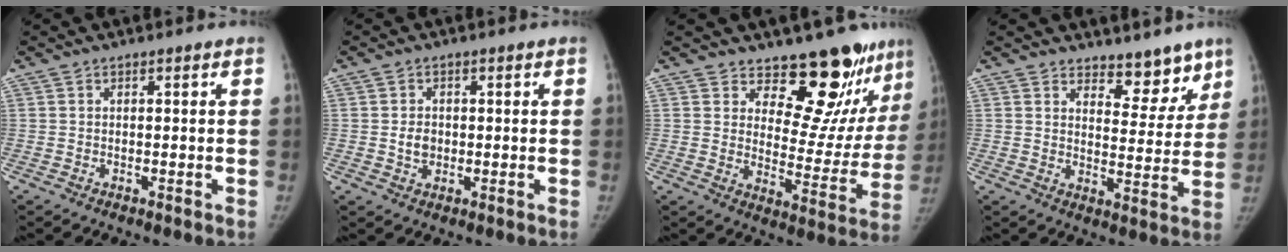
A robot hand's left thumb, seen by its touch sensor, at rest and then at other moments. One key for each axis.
{"total": 3.2, "fx": -0.1, "fy": 2.7, "fz": 1.7, "tx": -0.016, "ty": 0.002, "tz": 0.000}
{"total": 16.6, "fx": 13.4, "fy": 6.6, "fz": 7.1, "tx": -0.032, "ty": -0.121, "tz": 0.175}
{"total": 8.2, "fx": 6.7, "fy": 3.8, "fz": 2.9, "tx": 0.008, "ty": -0.049, "tz": 0.099}